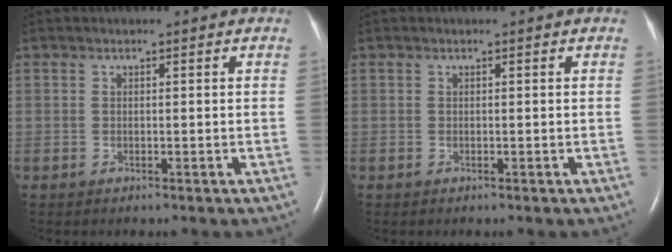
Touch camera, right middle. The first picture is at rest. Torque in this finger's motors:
{"motor_torque": [0.02, 0.00, 0.00, 0.00]}